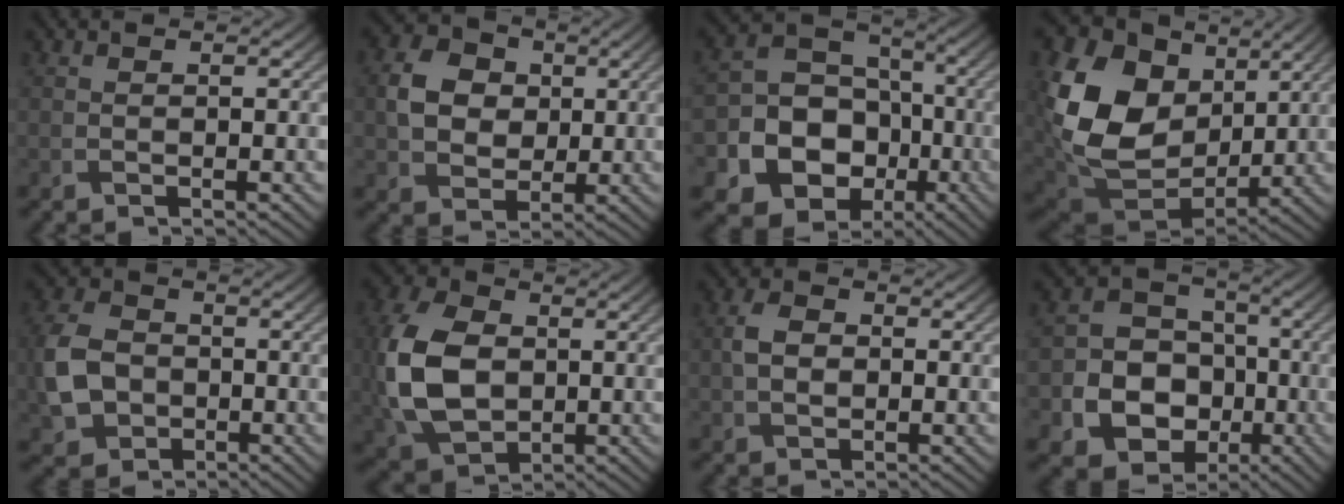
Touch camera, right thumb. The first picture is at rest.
{"total": 6.9, "force": [0.9, 5.7, 3.7], "torque": [-0.087, 0.008, 0.006]}
{"total": 17.2, "force": [-5.9, 14.7, 6.8], "torque": [-0.166, -0.041, -0.122]}
{"total": 17.1, "force": [3.7, 12.9, 10.6], "torque": [-0.247, 0.000, 0.084]}
{"total": 7.4, "force": [-1.3, 6.0, 4.1], "torque": [-0.112, -0.005, -0.037]}
{"total": 12.6, "force": [0.0, 9.0, 8.9], "torque": [-0.239, 0.003, 0.000]}
{"total": 3.4, "force": [0.1, 2.4, 2.5], "torque": [-0.056, 0.003, -0.003]}
{"total": 12.3, "force": [-3.7, 10.6, 5.1], "torque": [-0.117, -0.040, -0.097]}